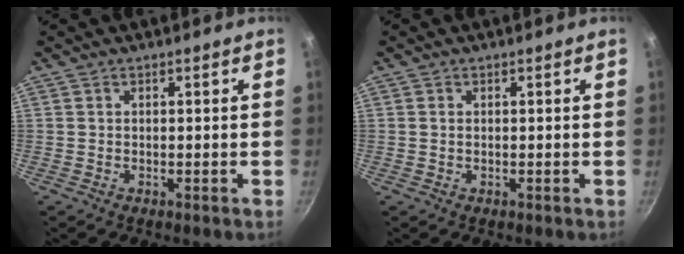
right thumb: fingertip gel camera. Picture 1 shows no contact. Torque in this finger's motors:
{"motor_torque": [-0.40, 0.19, -0.01, 0.44, -0.03]}